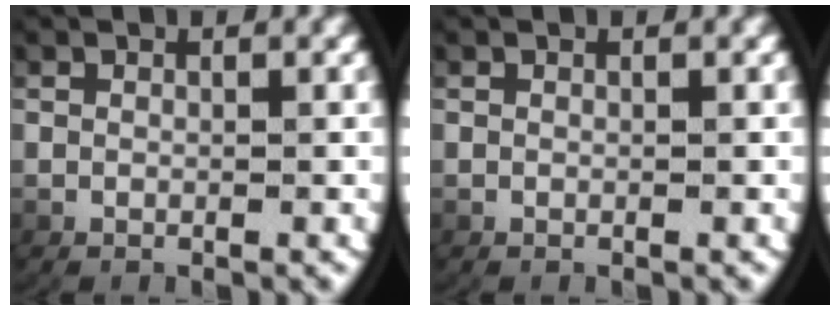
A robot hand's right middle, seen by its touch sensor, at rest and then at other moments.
{"total": 0.0}